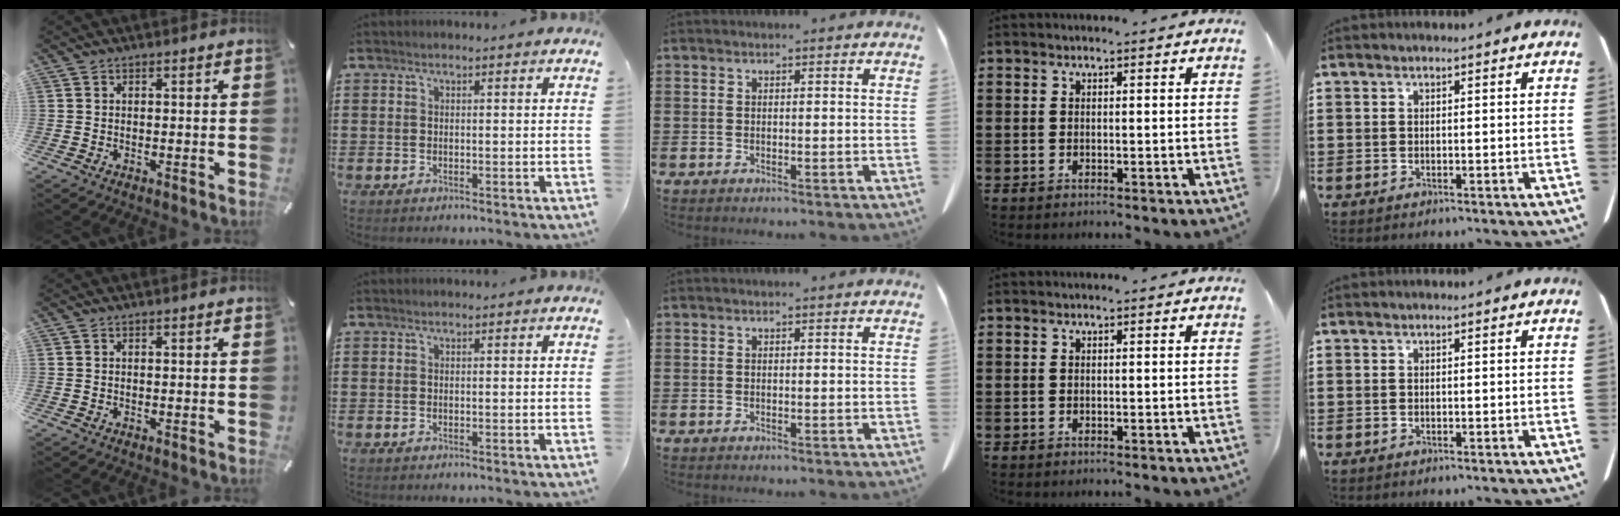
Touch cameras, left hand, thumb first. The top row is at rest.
{}